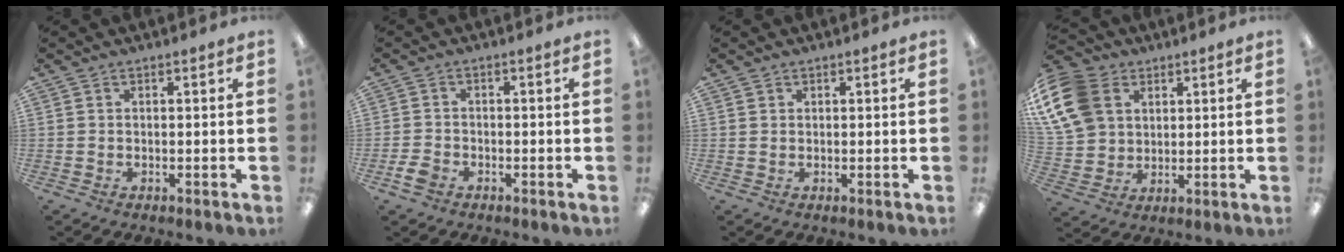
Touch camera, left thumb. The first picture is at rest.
{"total": 3.3, "force": [-1.9, 2.2, 1.6], "torque": [-0.038, 0.003, -0.037]}
{"total": 1.0, "force": [0.7, 0.8, 0.0], "torque": [-0.001, 0.002, 0.014]}
{"total": 15.5, "force": [6.1, 11.8, 8.1], "torque": [-0.189, -0.007, 0.118]}